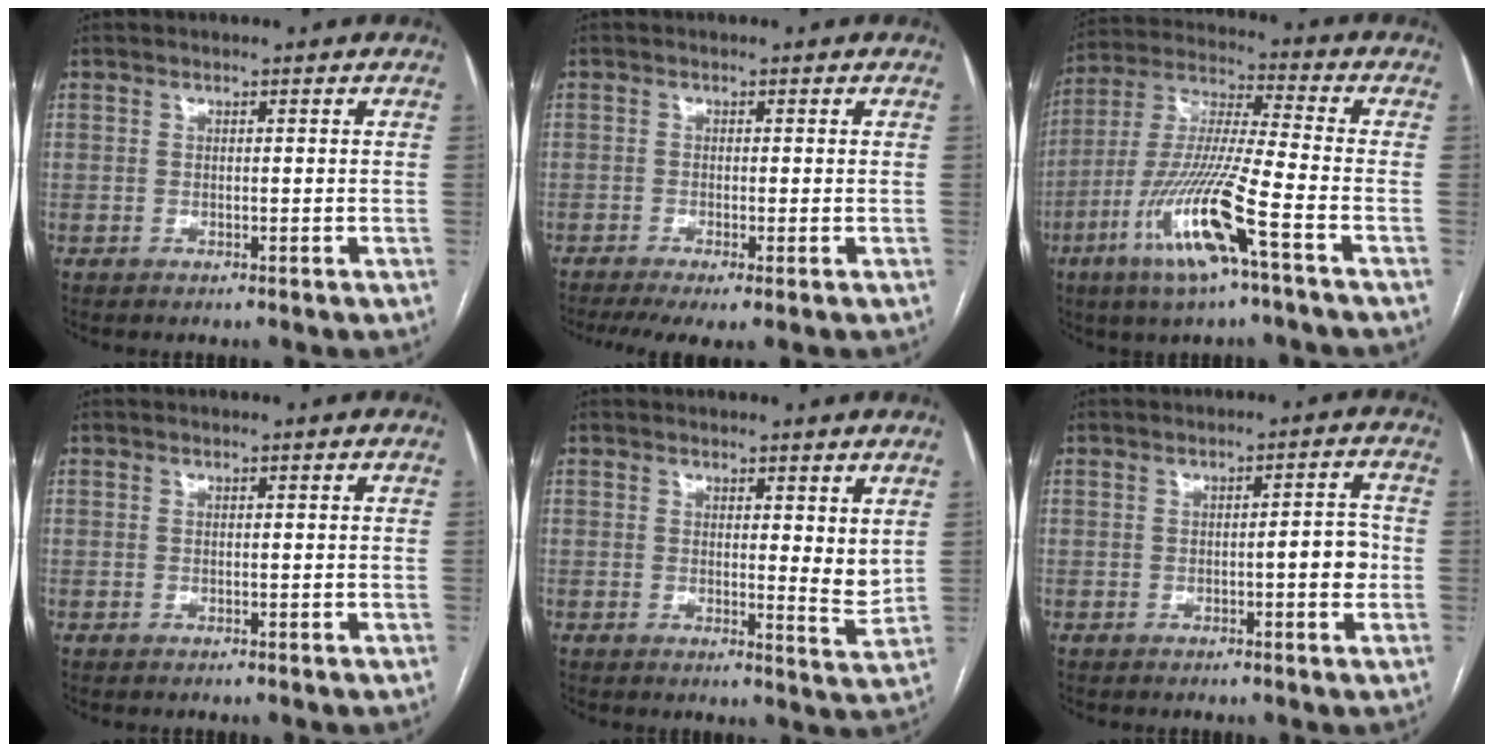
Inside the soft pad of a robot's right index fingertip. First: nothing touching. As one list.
[{"total": 5.4, "force": [-3.5, 0.9, 4.0], "torque": [-0.064, -0.013, -0.060]}, {"total": 15.3, "force": [-7.0, 0.1, 13.6], "torque": [-0.282, -0.017, -0.134]}, {"total": 0.0}, {"total": 4.1, "force": [2.0, 1.1, 3.4], "torque": [-0.044, -0.019, 0.029]}, {"total": 3.8, "force": [-0.7, 0.8, 3.7], "torque": [-0.043, 0.006, -0.011]}]